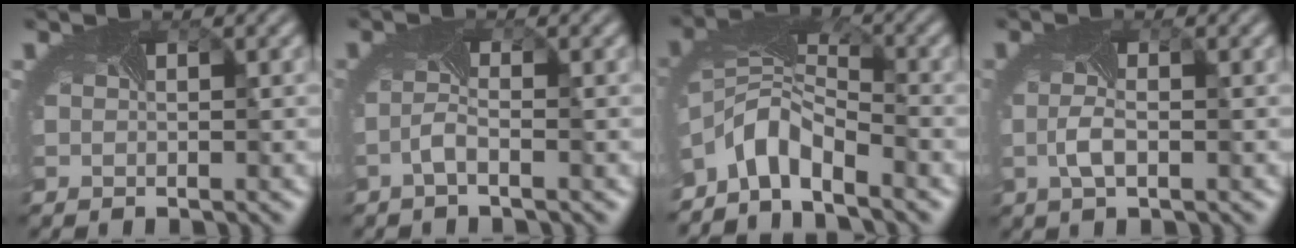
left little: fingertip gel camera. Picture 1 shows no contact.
{"total": 1.4, "force": [-0.9, -0.1, 1.0], "torque": [-0.031, 0.001, -0.022]}
{"total": 4.6, "force": [-3.6, 1.6, 2.3], "torque": [-0.048, -0.008, -0.080]}
{"total": 1.9, "force": [-0.5, 0.5, 1.7], "torque": [-0.049, -0.004, -0.010]}